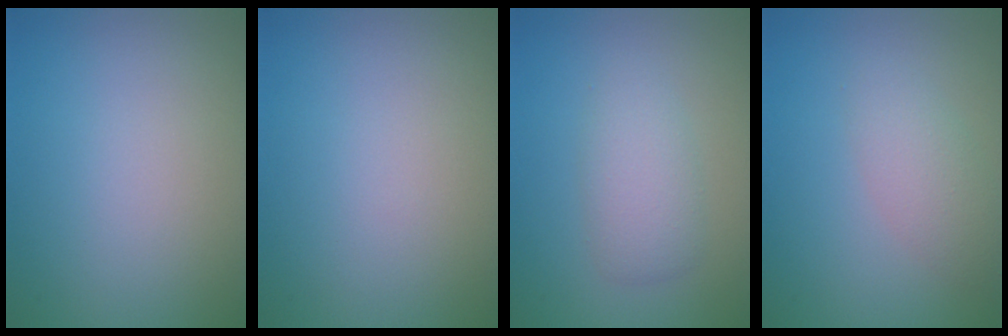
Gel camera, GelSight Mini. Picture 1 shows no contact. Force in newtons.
{"total": 0.0}
{"total": 2.6, "press": 2.6, "slide": 0.1}
{"total": 2.3, "press": 2.3, "slide": 0.1}